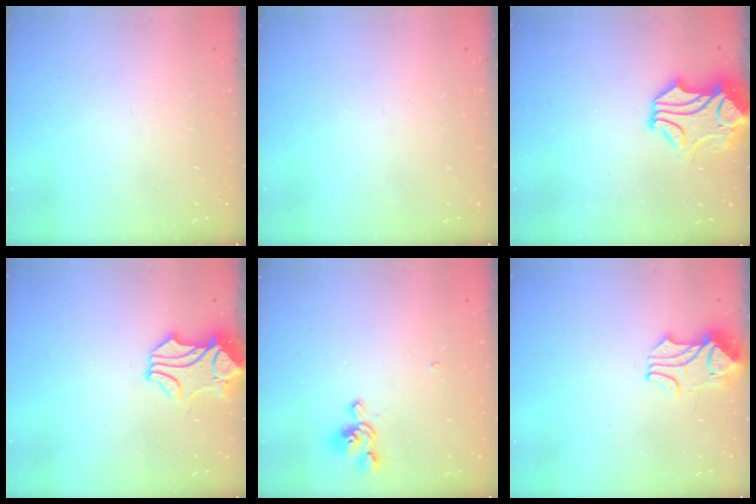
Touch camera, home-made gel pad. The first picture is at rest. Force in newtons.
{"total": 0.0}
{"total": 2.4, "press": 2.0, "slide": 1.3}
{"total": 0.8, "press": 0.1, "slide": 0.8}
{"total": 1.2, "press": 0.2, "slide": 1.2}
{"total": 2.0, "press": 1.9, "slide": 0.8}